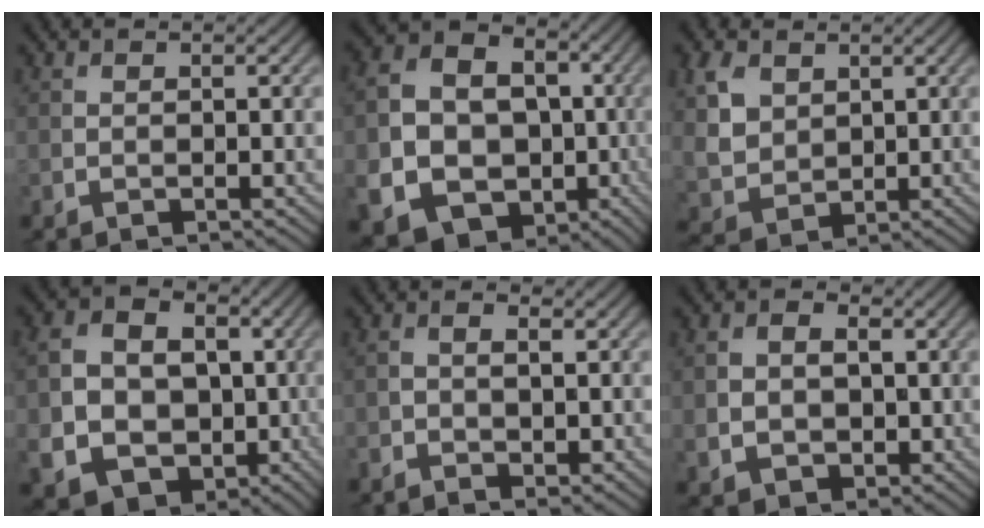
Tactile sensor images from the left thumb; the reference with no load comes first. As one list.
[{"total": 17.1, "force": [-4.6, 14.5, 7.9], "torque": [-0.188, -0.041, -0.095]}, {"total": 7.0, "force": [2.9, 5.1, 3.8], "torque": [-0.124, 0.004, 0.061]}, {"total": 12.7, "force": [-2.5, 10.4, 6.9], "torque": [-0.160, -0.030, -0.051]}, {"total": 3.7, "force": [-1.0, 2.0, 2.9], "torque": [-0.057, -0.003, -0.015]}, {"total": 5.0, "force": [-0.2, 3.8, 3.3], "torque": [-0.062, -0.004, 0.001]}]